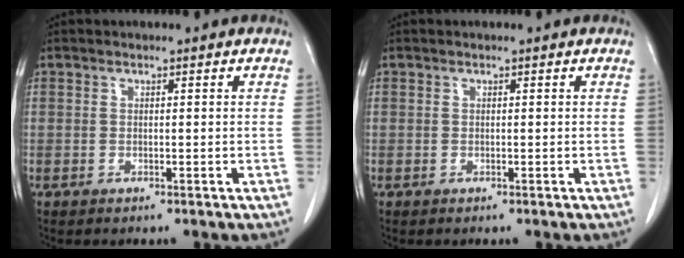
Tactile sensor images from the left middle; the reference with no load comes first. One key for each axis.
{"total": 0.0}